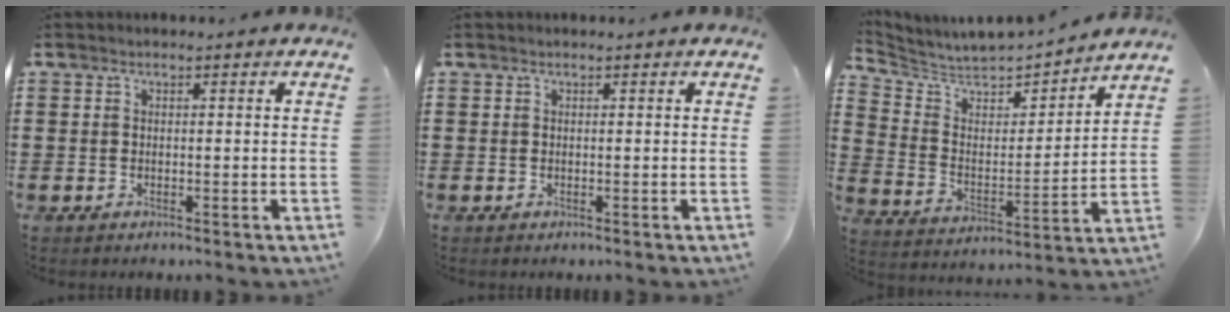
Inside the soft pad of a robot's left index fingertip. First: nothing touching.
{"total": 0.0}
{"total": 4.8, "force": [4.6, 1.2, 0.5], "torque": [-0.044, -0.045, 0.073]}